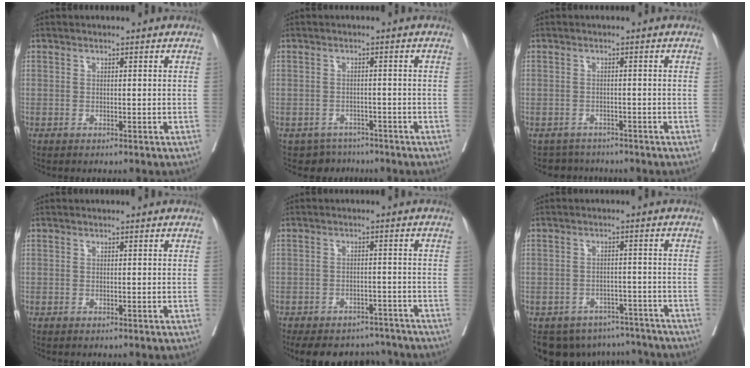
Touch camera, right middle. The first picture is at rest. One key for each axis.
{"total": 3.6, "fx": -2.9, "fy": 1.9, "fz": -0.7, "tx": 0.012, "ty": 0.006, "tz": -0.045}
{"total": 3.1, "fx": -2.8, "fy": 1.2, "fz": -0.7, "tx": 0.009, "ty": 0.000, "tz": -0.045}
{"total": 0.0}
{"total": 13.4, "fx": -11.7, "fy": 5.4, "fz": 3.7, "tx": -0.068, "ty": 0.009, "tz": -0.147}
{"total": 12.1, "fx": -10.3, "fy": 6.1, "fz": 1.9, "tx": -0.031, "ty": 0.014, "tz": -0.124}